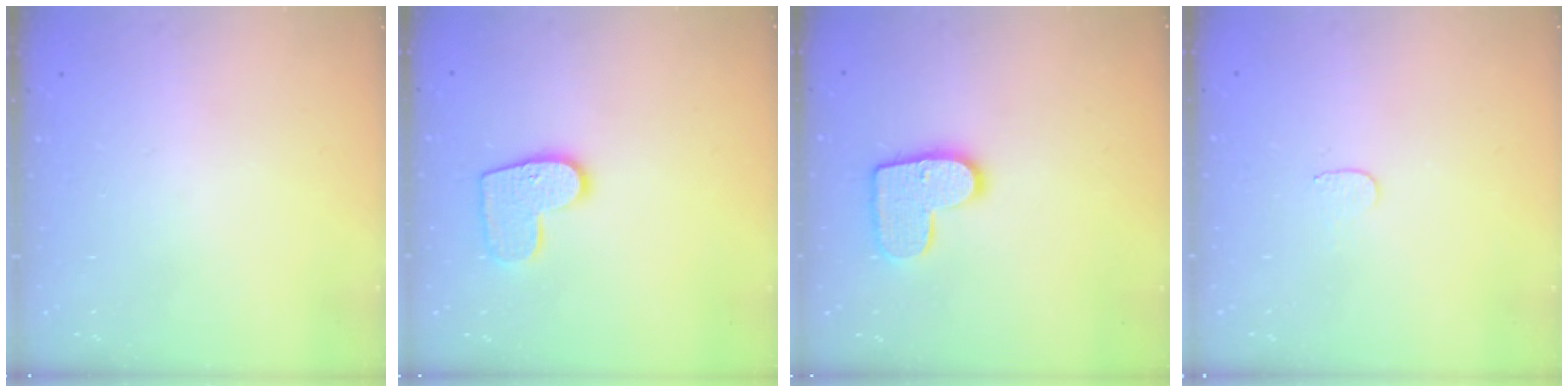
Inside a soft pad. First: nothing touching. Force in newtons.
{"total": 10.3, "press": 10.3, "slide": 0.4}
{"total": 11.8, "press": 11.7, "slide": 0.6}
{"total": 3.4, "press": 3.4, "slide": 0.2}